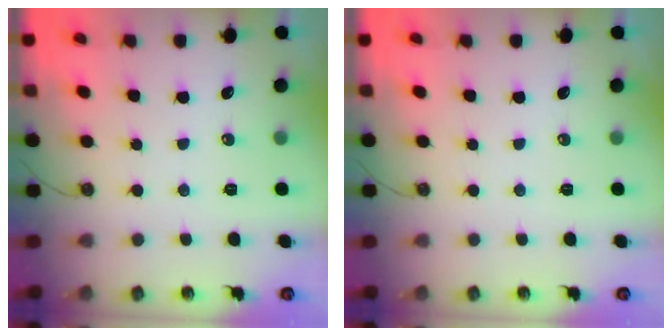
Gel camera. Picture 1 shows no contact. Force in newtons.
{"total": 0.0}